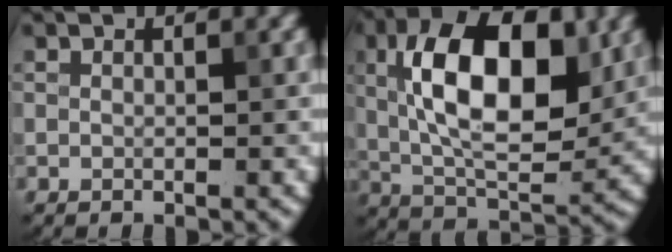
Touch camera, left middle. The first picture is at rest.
{"total": 11.8, "force": [2.2, 5.5, 10.2], "torque": [-0.165, 0.014, 0.031]}